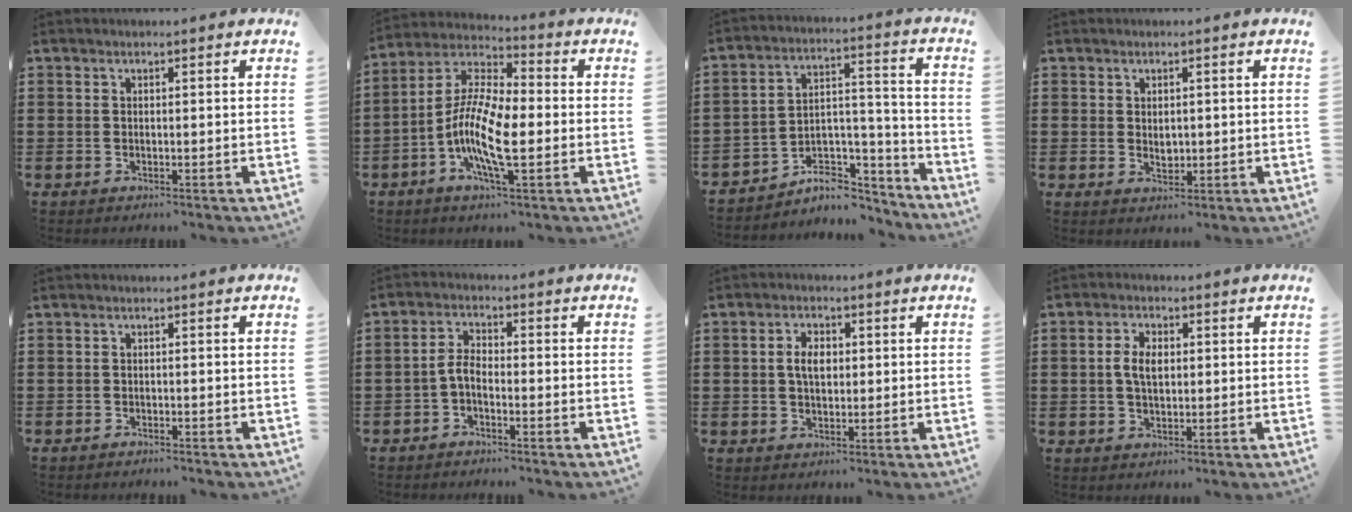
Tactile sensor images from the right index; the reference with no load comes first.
{"total": 12.3, "force": [-3.5, 4.1, 11.0], "torque": [-0.252, -0.012, -0.073]}
{"total": 6.5, "force": [-5.2, 3.3, 2.0], "torque": [-0.033, 0.011, -0.096]}
{"total": 1.6, "force": [0.3, 1.1, 1.1], "torque": [-0.015, 0.003, 0.003]}
{"total": 1.0, "force": [-1.0, 0.0, 0.0], "torque": [-0.004, 0.000, -0.022]}
{"total": 3.1, "force": [-1.7, 1.2, 2.3], "torque": [-0.059, 0.002, -0.037]}
{"total": 3.7, "force": [0.3, 2.2, 3.0], "torque": [-0.054, 0.005, 0.001]}
{"total": 4.0, "force": [0.3, 2.2, 3.4], "torque": [-0.068, 0.009, 0.003]}